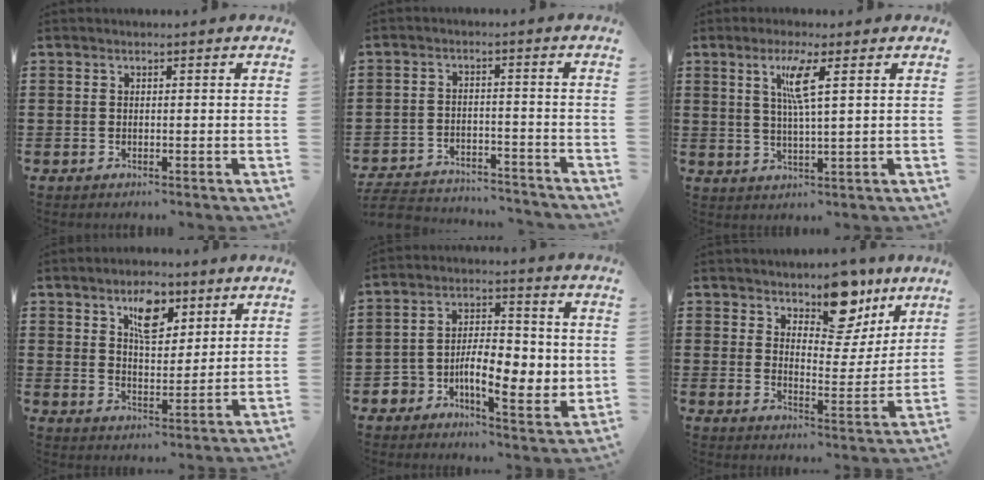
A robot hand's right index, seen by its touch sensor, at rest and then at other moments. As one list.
[{"total": 5.4, "force": [-5.3, 0.6, 0.9], "torque": [-0.026, 0.000, -0.110]}, {"total": 5.1, "force": [1.9, 0.2, 4.7], "torque": [-0.099, 0.001, 0.027]}, {"total": 7.0, "force": [4.0, 3.5, 4.5], "torque": [-0.078, 0.003, 0.066]}, {"total": 8.6, "force": [-2.2, 5.1, 6.6], "torque": [-0.110, 0.002, -0.043]}, {"total": 11.3, "force": [8.7, 4.8, 5.3], "torque": [-0.078, -0.041, 0.155]}]